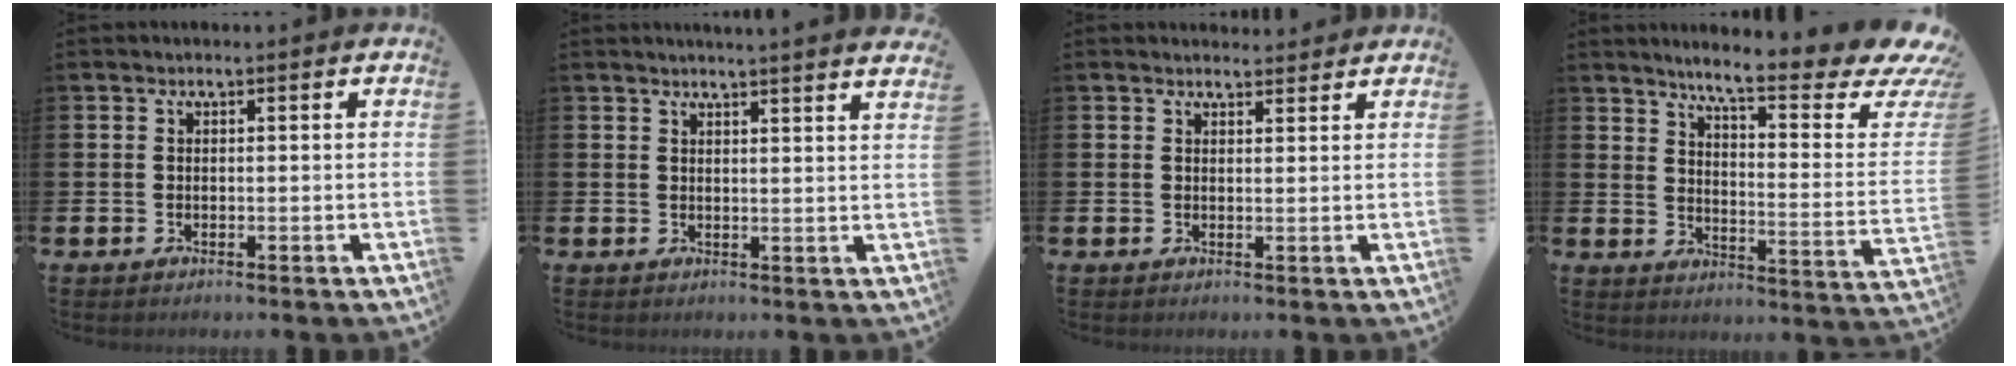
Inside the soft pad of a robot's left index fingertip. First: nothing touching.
{"total": 2.7, "force": [2.7, -0.7, -0.1], "torque": [0.002, -0.018, 0.048]}
{"total": 1.9, "force": [1.8, 0.3, -0.1], "torque": [0.005, -0.010, 0.032]}
{"total": 8.6, "force": [6.3, 1.3, 5.7], "torque": [-0.102, -0.056, 0.095]}